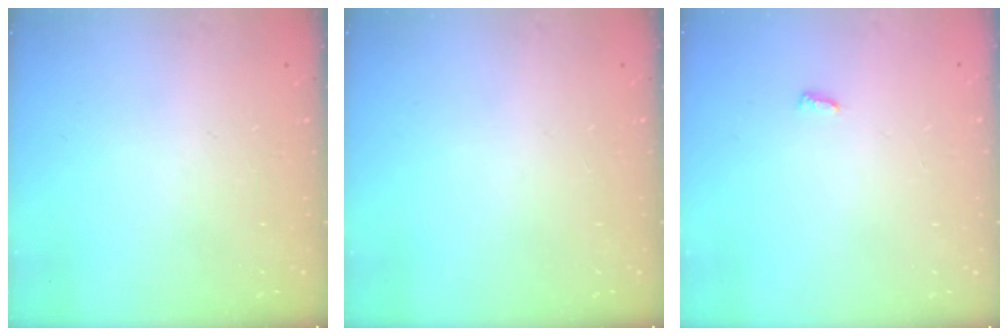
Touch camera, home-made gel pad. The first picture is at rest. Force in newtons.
{"total": 0.0}
{"total": 2.8, "press": 2.8, "slide": 0.4}